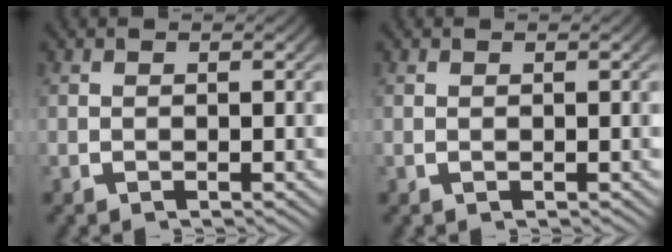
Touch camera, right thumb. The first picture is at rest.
{"total": 0.0}